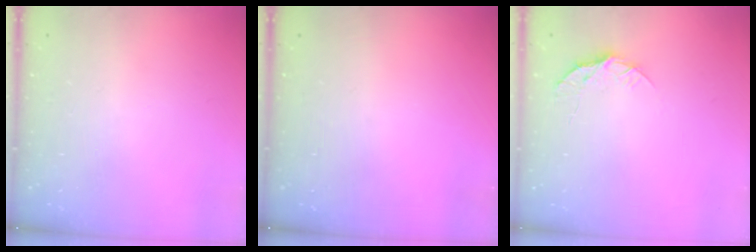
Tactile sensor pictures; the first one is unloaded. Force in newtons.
{"total": 0.0}
{"total": 8.1, "press": 8.1, "slide": 0.7}